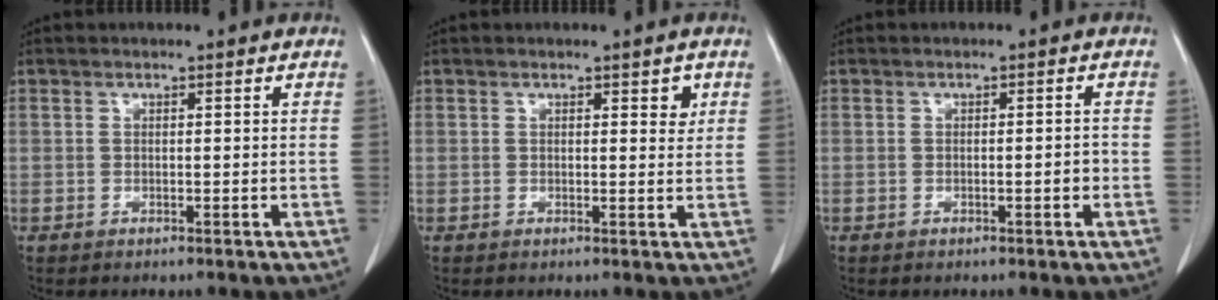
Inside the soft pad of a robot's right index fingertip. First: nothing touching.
{"total": 1.8, "force": [1.0, 0.7, 1.3], "torque": [-0.014, -0.004, 0.011]}
{"total": 1.5, "force": [-0.5, 0.3, 1.4], "torque": [-0.020, 0.002, -0.006]}